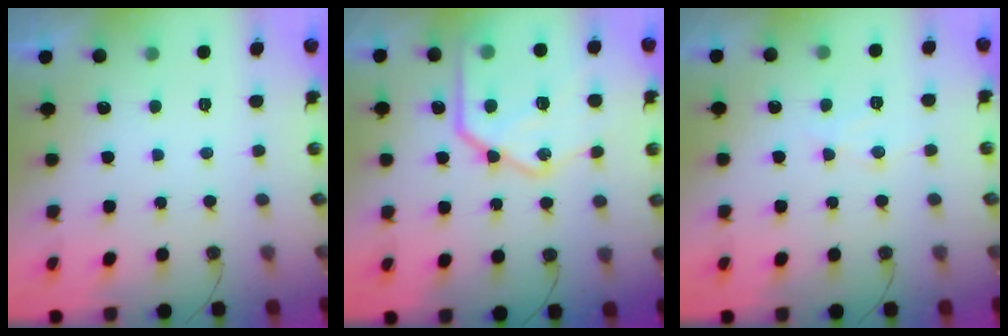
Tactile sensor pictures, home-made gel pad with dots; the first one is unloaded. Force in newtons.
{"total": 24.1, "press": 23.9, "slide": 2.6}
{"total": 7.9, "press": 7.9, "slide": 0.7}